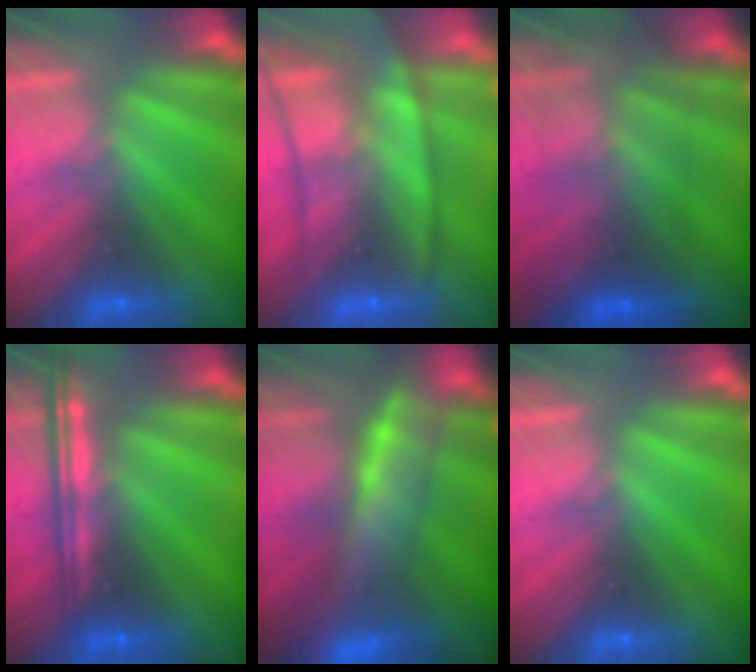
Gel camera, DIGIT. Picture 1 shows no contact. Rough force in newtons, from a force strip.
{"total": 7.6}
{"total": 5.8}
{"total": 6.9}
{"total": 8.7}
{"total": 0.0}